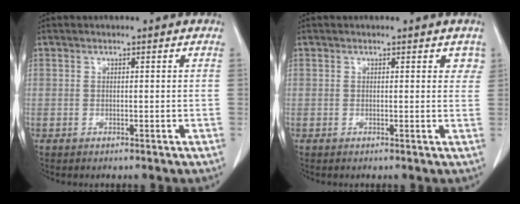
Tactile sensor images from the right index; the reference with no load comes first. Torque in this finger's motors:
{"motor_torque": [0.10, -0.02, 0.00, 0.00]}